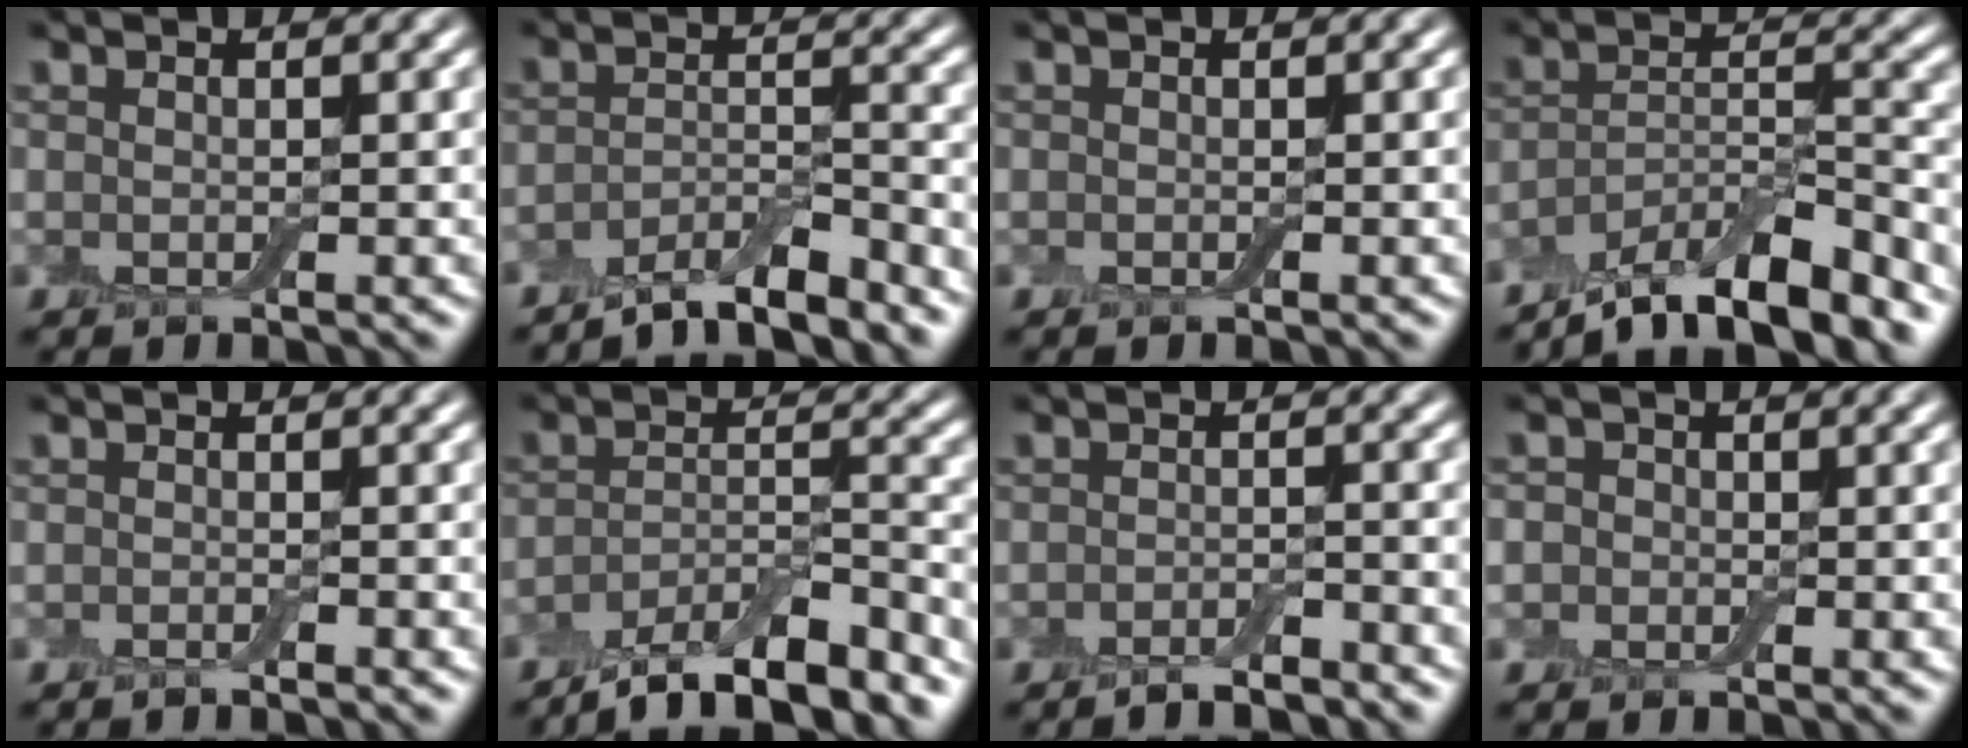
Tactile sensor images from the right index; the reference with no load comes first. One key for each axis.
{"total": 5.6, "fx": -4.8, "fy": 1.0, "fz": 2.7, "tx": -0.046, "ty": 0.001, "tz": -0.080}
{"total": 0.0}
{"total": 9.8, "fx": -8.0, "fy": 2.5, "fz": 5.1, "tx": -0.080, "ty": 0.005, "tz": -0.138}
{"total": 0.7, "fx": -0.7, "fy": -0.1, "fz": 0.3, "tx": -0.003, "ty": -0.002, "tz": -0.011}
{"total": 9.1, "fx": -7.3, "fy": 2.6, "fz": 4.7, "tx": -0.071, "ty": -0.004, "tz": -0.120}
{"total": 2.5, "fx": -2.2, "fy": 0.4, "fz": 1.1, "tx": -0.013, "ty": 0.004, "tz": -0.038}
{"total": 1.2, "fx": -0.4, "fy": 1.1, "fz": 0.2, "tx": 0.012, "ty": 0.002, "tz": -0.017}